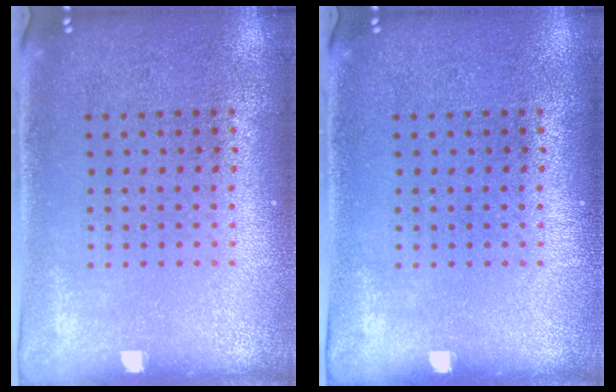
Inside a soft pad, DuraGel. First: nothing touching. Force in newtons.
{"total": 0.0}